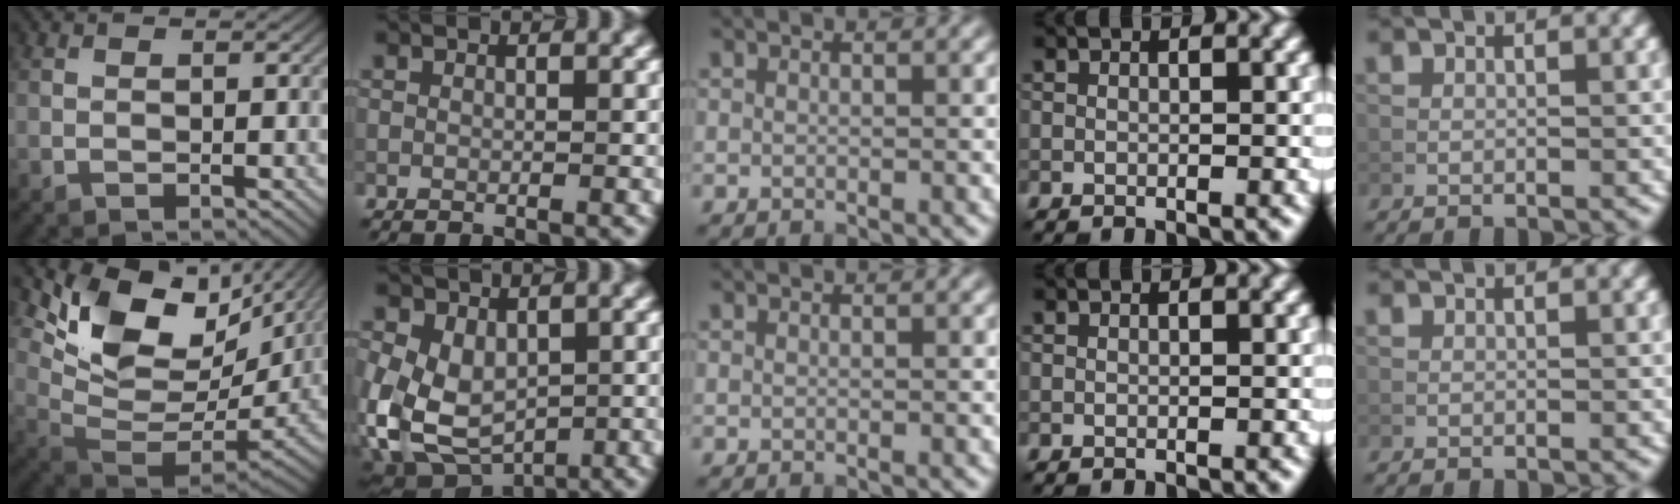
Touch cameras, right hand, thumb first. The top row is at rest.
{"thumb": {"total": 15.1, "force": [6.3, 8.5, 10.9], "torque": [-0.209, -0.006, 0.130]}, "index": {"total": 8.4, "force": [-1.0, 6.1, 5.8], "torque": [-0.129, -0.024, -0.007]}}